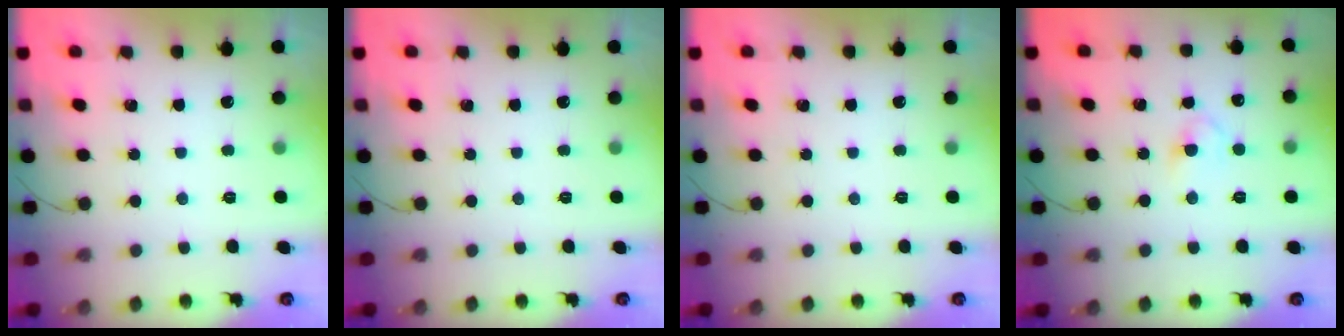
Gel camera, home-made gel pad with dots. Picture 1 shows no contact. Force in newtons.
{"total": 0.0}
{"total": 0.0}
{"total": 3.1, "press": 2.9, "slide": 1.0}